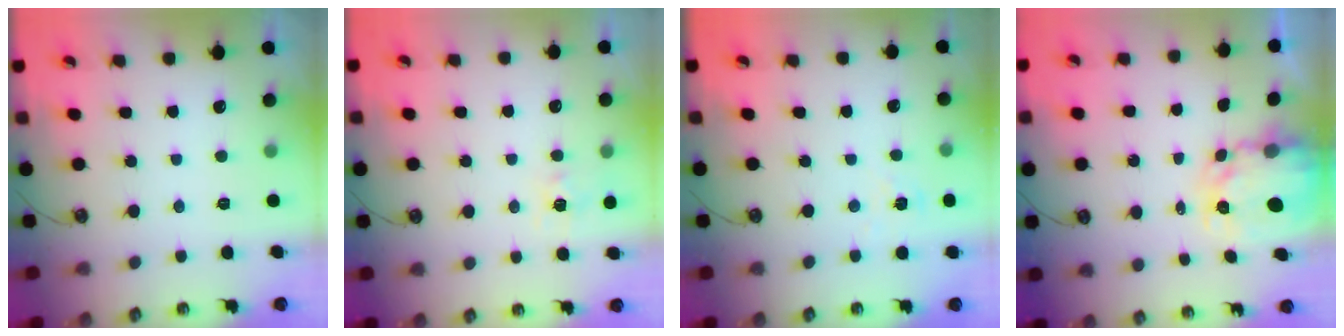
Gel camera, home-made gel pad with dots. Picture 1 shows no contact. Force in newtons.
{"total": 6.4, "press": 6.3, "slide": 0.8}
{"total": 5.8, "press": 5.8, "slide": 0.5}
{"total": 5.1, "press": 5.1, "slide": 0.4}